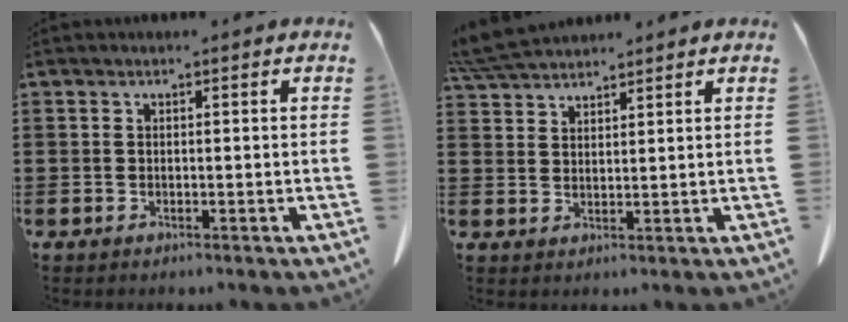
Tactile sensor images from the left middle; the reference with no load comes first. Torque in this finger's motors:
{"motor_torque": [1.35, 0.79, 0.16, 0.09]}